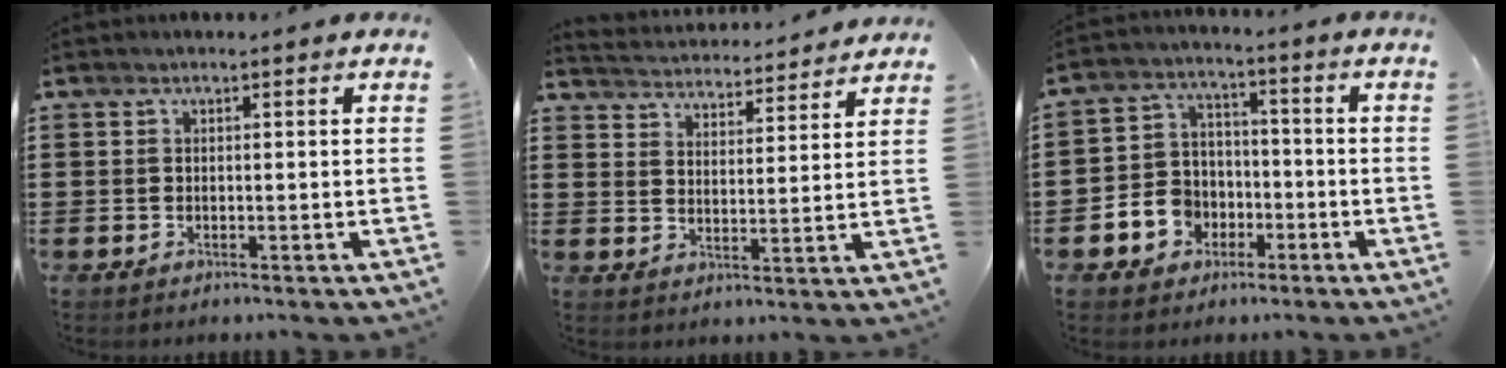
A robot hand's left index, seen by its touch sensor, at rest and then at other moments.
{"total": 4.0, "force": [4.0, -0.3, -0.4], "torque": [-0.015, -0.032, 0.065]}
{"total": 5.9, "force": [-2.4, 5.2, 1.4], "torque": [-0.051, 0.013, -0.048]}